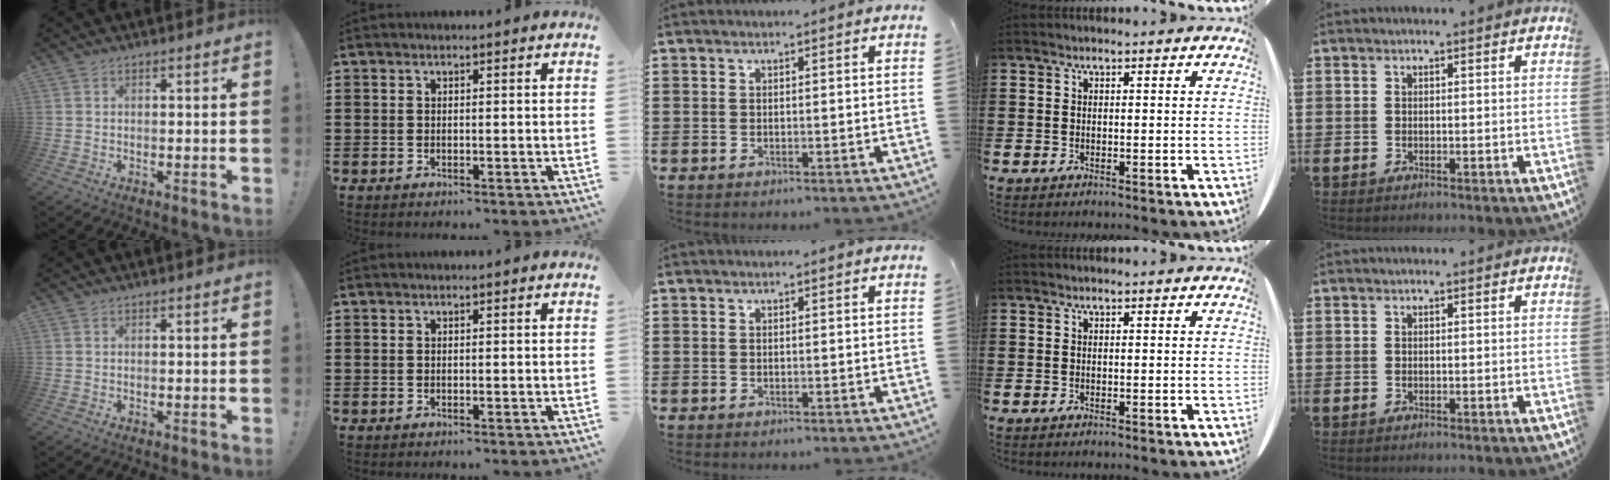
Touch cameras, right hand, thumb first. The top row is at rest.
{}